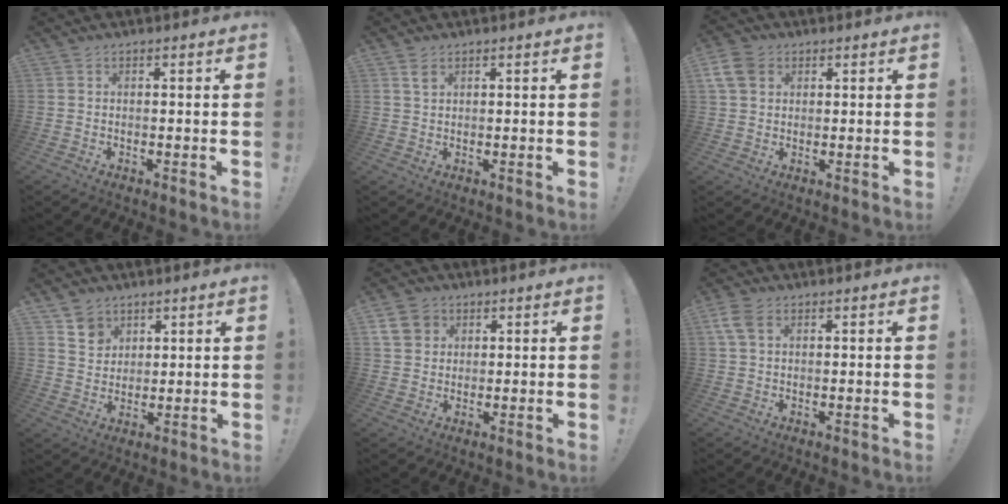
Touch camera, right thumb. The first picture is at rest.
{"total": 2.2, "force": [1.3, 1.1, 1.4], "torque": [-0.018, -0.007, 0.022]}
{"total": 7.7, "force": [2.9, 5.8, 4.1], "torque": [-0.089, -0.001, 0.058]}
{"total": 6.8, "force": [4.2, 5.2, 1.1], "torque": [-0.009, -0.030, 0.081]}
{"total": 7.7, "force": [3.5, 6.1, 3.1], "torque": [-0.048, -0.007, 0.073]}
{"total": 5.2, "force": [2.0, 3.2, 3.6], "torque": [-0.076, 0.003, 0.040]}